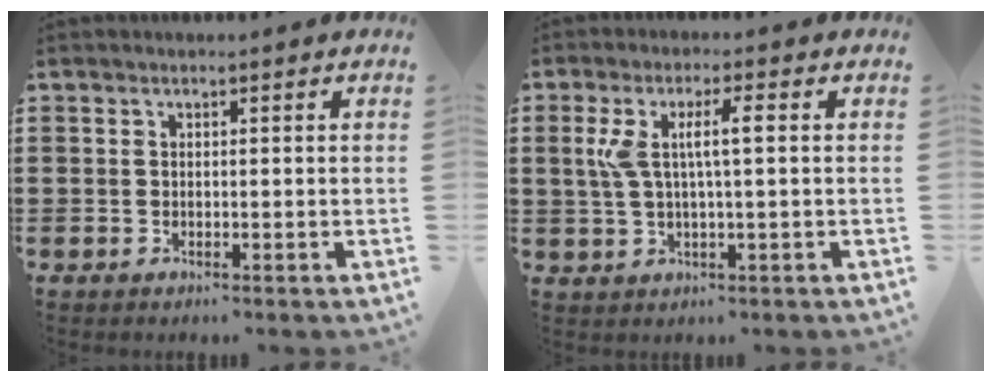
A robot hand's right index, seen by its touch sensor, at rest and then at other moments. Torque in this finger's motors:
{"motor_torque": [0.98, -0.05, 0.21, 0.21]}